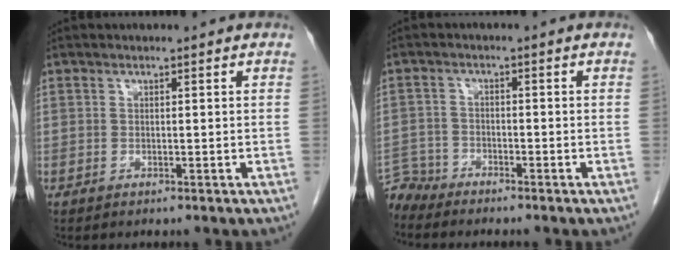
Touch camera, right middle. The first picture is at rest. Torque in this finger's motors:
{"motor_torque": [-0.12, -0.35, -0.11, -0.10]}